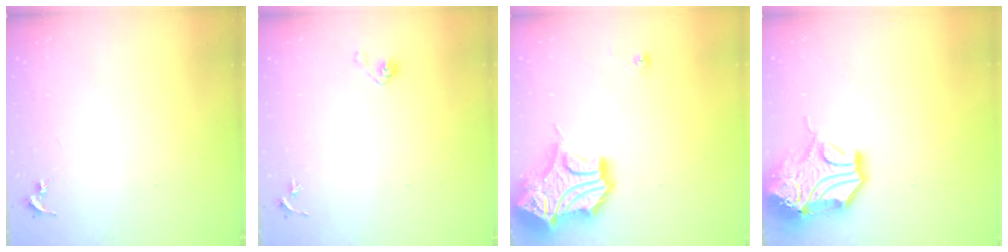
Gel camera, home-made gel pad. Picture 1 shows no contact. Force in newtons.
{"total": 4.1, "press": 3.7, "slide": 1.7}
{"total": 17.4, "press": 17.2, "slide": 2.4}
{"total": 15.9, "press": 15.8, "slide": 2.3}